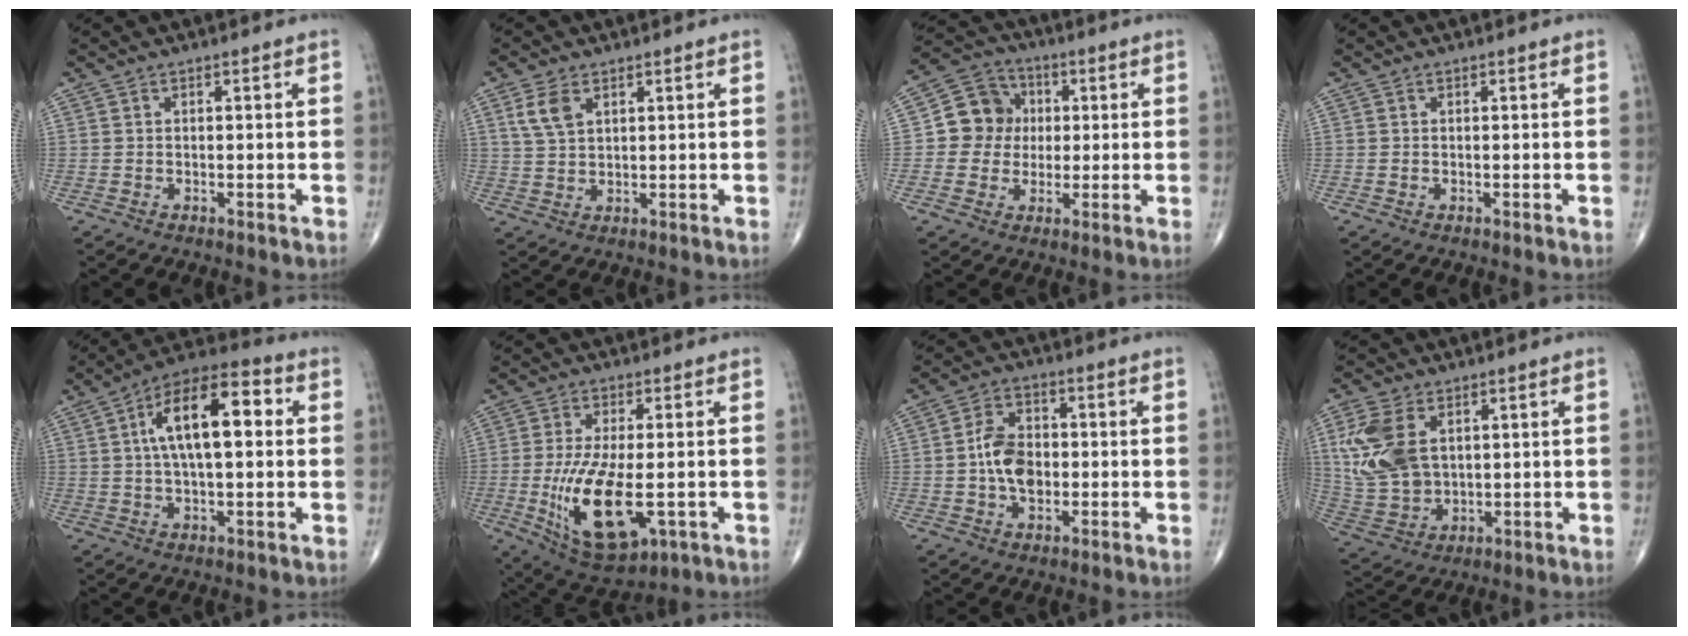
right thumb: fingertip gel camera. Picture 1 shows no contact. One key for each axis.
{"total": 4.8, "fx": 2.3, "fy": 2.7, "fz": 3.2, "tx": -0.064, "ty": -0.002, "tz": 0.052}
{"total": 9.6, "fx": 0.7, "fy": 8.9, "fz": 3.7, "tx": -0.025, "ty": 0.015, "tz": 0.002}
{"total": 0.0}
{"total": 15.4, "fx": 2.7, "fy": 6.7, "fz": 13.6, "tx": -0.220, "ty": 0.027, "tz": 0.037}
{"total": 15.3, "fx": -3.2, "fy": 6.4, "fz": 13.5, "tx": -0.245, "ty": -0.019, "tz": -0.037}
{"total": 8.4, "fx": -0.7, "fy": 5.6, "fz": 6.2, "tx": -0.096, "ty": 0.013, "tz": -0.018}
{"total": 13.2, "fx": 3.7, "fy": 8.6, "fz": 9.3, "tx": -0.194, "ty": -0.008, "tz": 0.084}